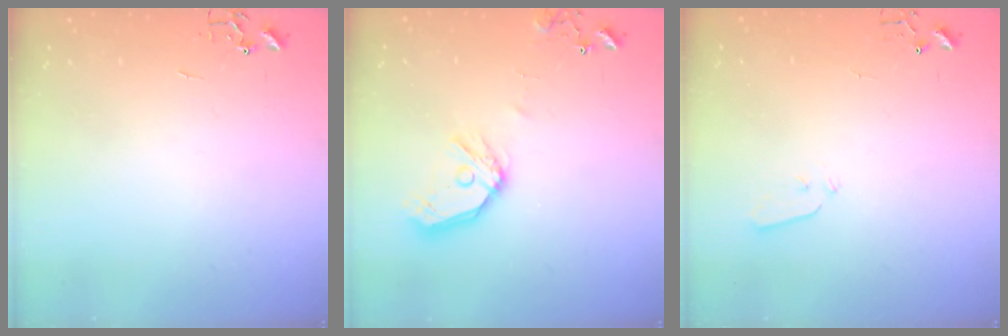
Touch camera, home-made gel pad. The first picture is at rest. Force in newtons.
{"total": 12.8, "press": 12.7, "slide": 1.8}
{"total": 3.6, "press": 3.6, "slide": 0.6}